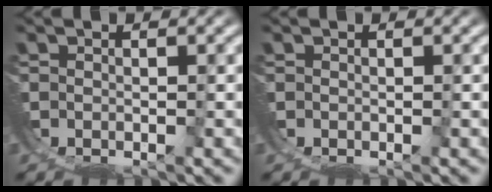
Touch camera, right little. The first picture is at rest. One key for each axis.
{"total": 0.0}